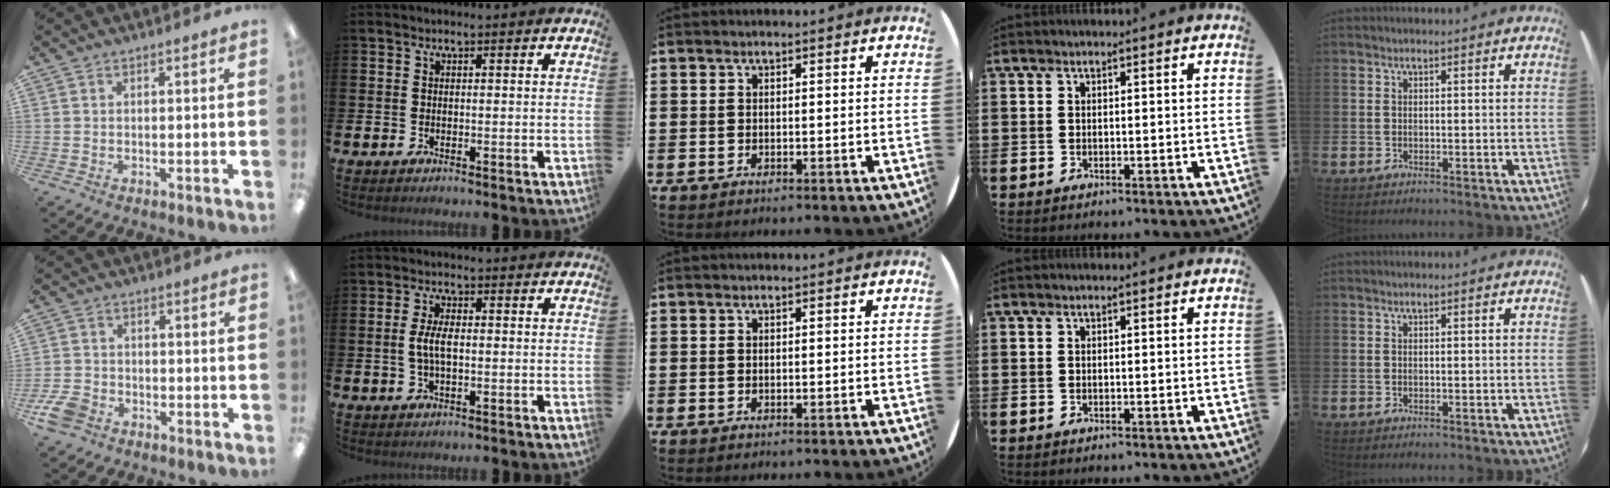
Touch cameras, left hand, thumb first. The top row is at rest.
{"thumb": {"total": 6.1, "force": [-3.9, 4.0, 2.5], "torque": [-0.055, 0.016, -0.073]}, "index": {"total": 3.6, "force": [0.0, 1.4, 3.3], "torque": [-0.062, -0.001, -0.006]}}